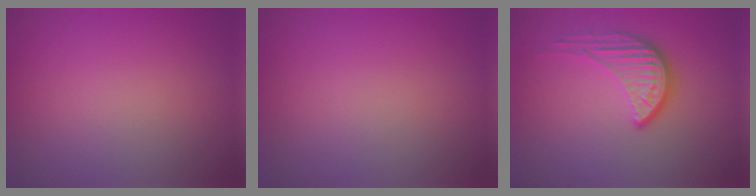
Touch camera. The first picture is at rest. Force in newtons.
{"total": 0.0}
{"total": 3.9, "press": 3.0, "slide": 2.5}